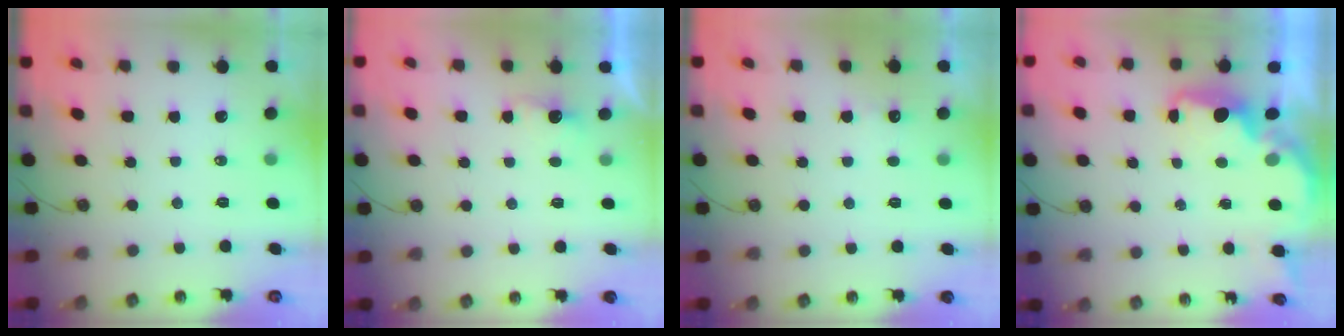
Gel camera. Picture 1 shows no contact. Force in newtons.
{"total": 2.4, "press": 2.3, "slide": 0.7}
{"total": 3.7, "press": 3.6, "slide": 0.7}
{"total": 2.1, "press": 2.0, "slide": 0.8}